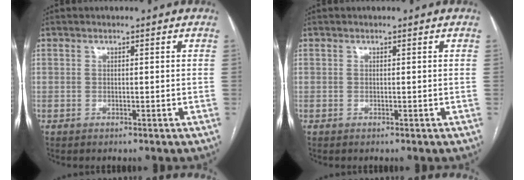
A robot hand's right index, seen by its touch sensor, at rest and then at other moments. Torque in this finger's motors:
{"motor_torque": [-0.01, -0.01, 0.00, 0.01]}